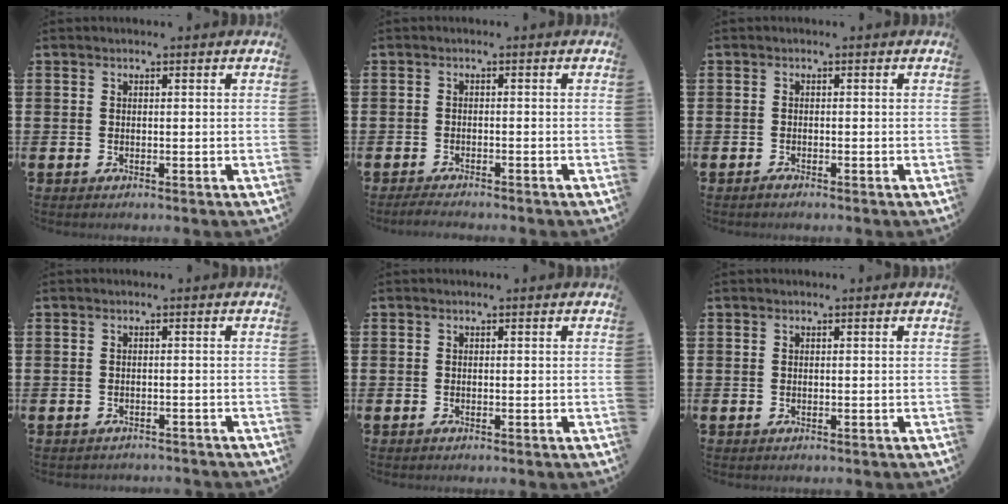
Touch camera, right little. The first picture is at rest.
{"total": 1.4, "force": [-1.3, 0.1, 0.5], "torque": [-0.010, 0.002, -0.026]}
{"total": 0.7, "force": [-0.6, 0.1, 0.3], "torque": [-0.007, -0.003, -0.011]}
{"total": 0.8, "force": [-0.8, 0.0, 0.0], "torque": [-0.001, -0.001, -0.016]}
{"total": 0.0}
{"total": 0.0}